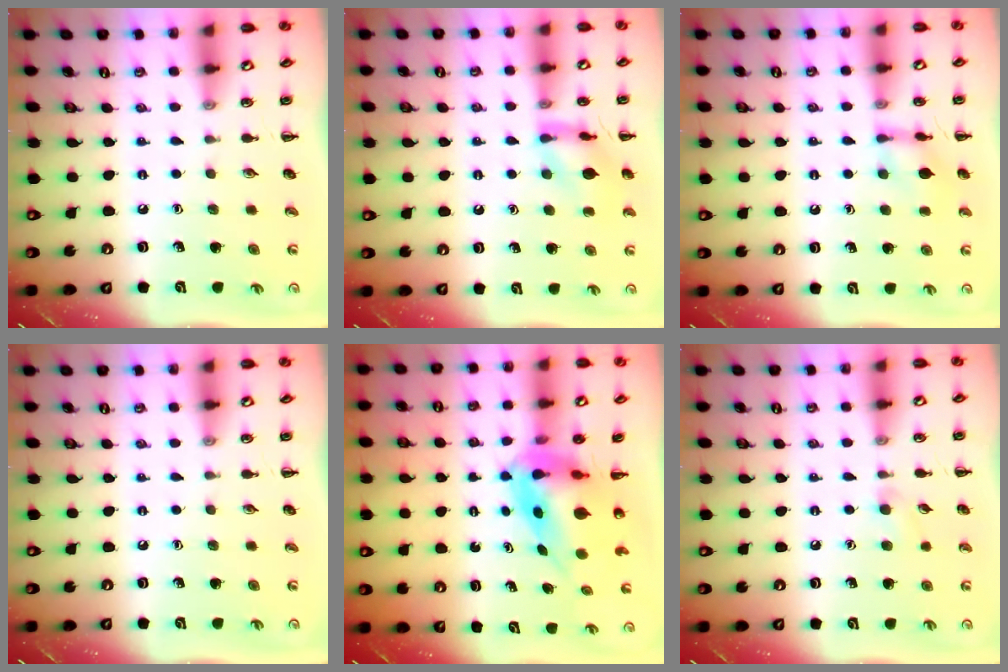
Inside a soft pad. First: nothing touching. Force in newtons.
{"total": 12.1, "press": 12.0, "slide": 1.0}
{"total": 9.1, "press": 9.1, "slide": 0.5}
{"total": 0.0}
{"total": 7.7, "press": 7.2, "slide": 2.5}
{"total": 4.4, "press": 3.9, "slide": 1.9}